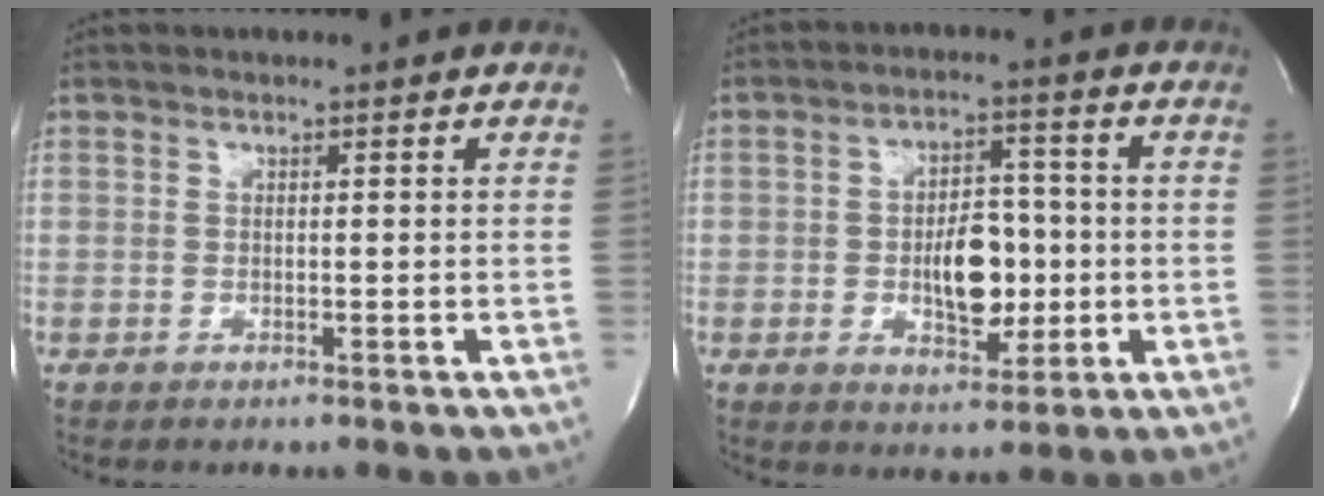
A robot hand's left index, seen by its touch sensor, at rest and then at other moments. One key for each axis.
{"total": 8.1, "fx": -1.2, "fy": 4.2, "fz": 6.8, "tx": -0.111, "ty": 0.010, "tz": -0.013}